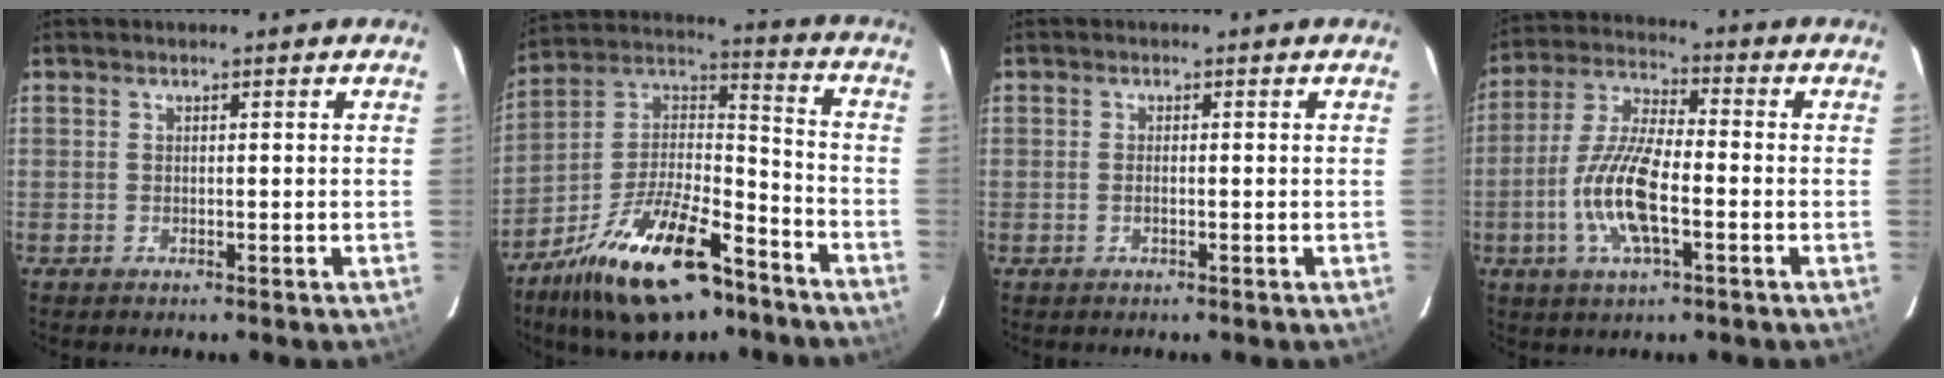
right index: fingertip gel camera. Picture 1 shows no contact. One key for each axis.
{"total": 22.7, "fx": -14.1, "fy": 9.3, "fz": 15.1, "tx": -0.290, "ty": 0.009, "tz": -0.237}
{"total": 0.8, "fx": -0.3, "fy": 0.2, "fz": 0.8, "tx": -0.016, "ty": 0.001, "tz": -0.006}
{"total": 12.5, "fx": -3.7, "fy": 4.0, "fz": 11.2, "tx": -0.239, "ty": 0.000, "tz": -0.077}